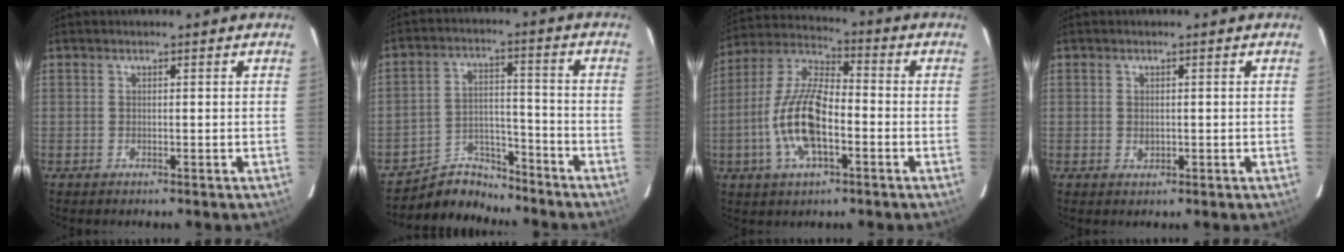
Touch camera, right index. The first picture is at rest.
{"total": 8.1, "force": [-7.5, 3.0, -0.6], "torque": [-0.002, 0.035, -0.130]}
{"total": 13.8, "force": [-4.1, 5.1, 12.1], "torque": [-0.256, 0.000, -0.081]}
{"total": 1.3, "force": [-0.1, 1.0, 0.8], "torque": [-0.012, 0.001, 0.000]}